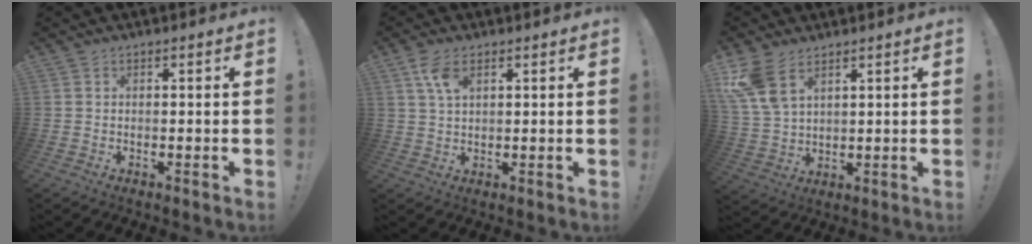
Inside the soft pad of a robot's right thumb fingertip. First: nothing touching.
{"total": 5.7, "force": [2.9, 2.7, 4.1], "torque": [-0.077, -0.011, 0.050]}
{"total": 9.6, "force": [5.9, 5.1, 5.6], "torque": [-0.115, -0.028, 0.116]}